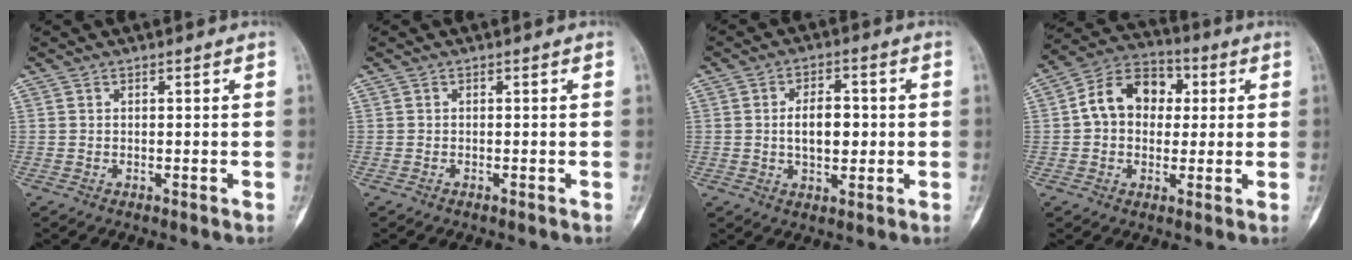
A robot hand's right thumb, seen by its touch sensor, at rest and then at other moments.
{"total": 0.0}
{"total": 7.3, "force": [0.0, 4.2, 5.9], "torque": [-0.075, 0.005, 0.000]}
{"total": 12.2, "force": [1.6, 9.4, 7.7], "torque": [-0.098, 0.027, 0.016]}